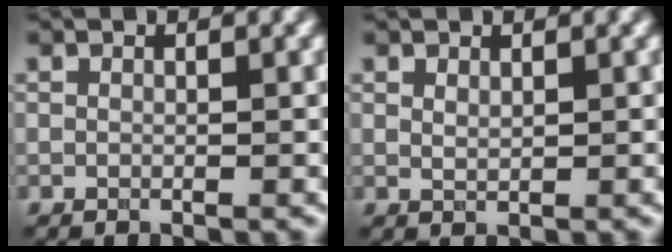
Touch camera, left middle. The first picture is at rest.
{"total": 0.8, "force": [0.6, 0.3, 0.4], "torque": [-0.011, -0.001, 0.013]}